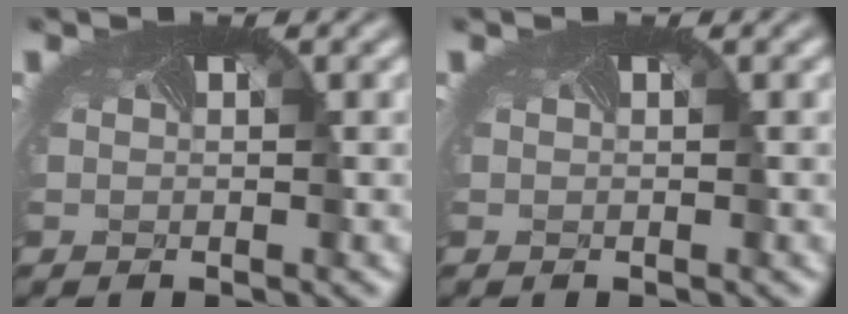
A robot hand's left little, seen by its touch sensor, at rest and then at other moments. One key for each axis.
{"total": 0.0}